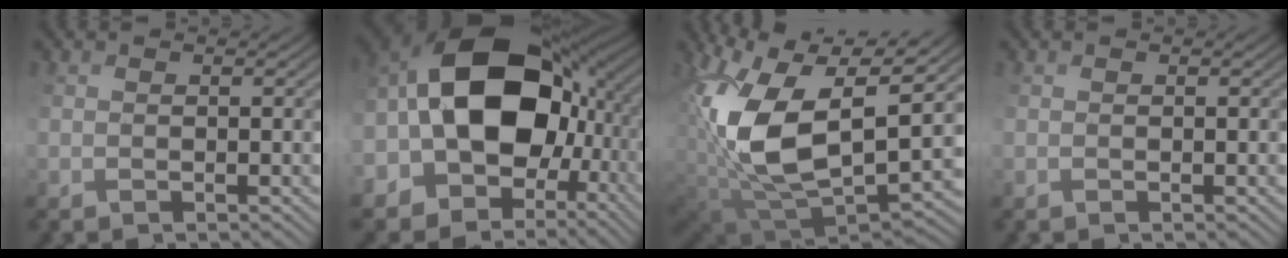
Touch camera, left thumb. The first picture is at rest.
{"total": 18.8, "force": [1.8, 13.3, 13.1], "torque": [-0.273, 0.006, 0.040]}
{"total": 15.0, "force": [5.0, 8.9, 10.9], "torque": [-0.234, -0.003, 0.095]}
{"total": 0.0}